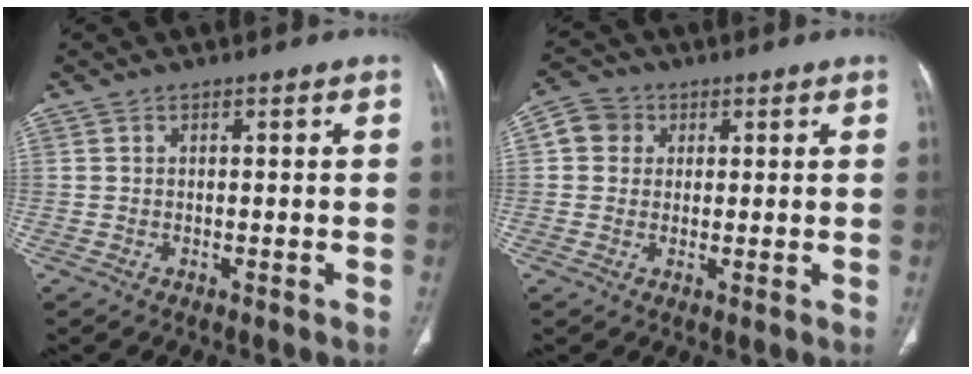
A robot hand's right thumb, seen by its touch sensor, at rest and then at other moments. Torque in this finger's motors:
{"motor_torque": [1.00, 0.70, 0.11, -0.58, 0.04]}